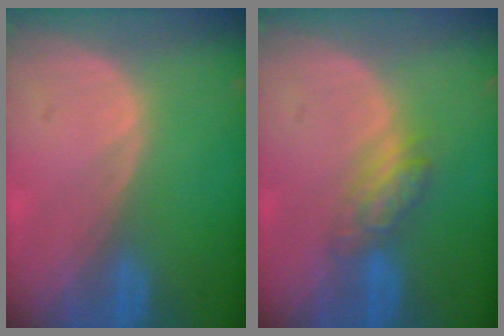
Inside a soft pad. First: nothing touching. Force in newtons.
{"total": 4.6, "press": 4.4, "slide": 1.4}